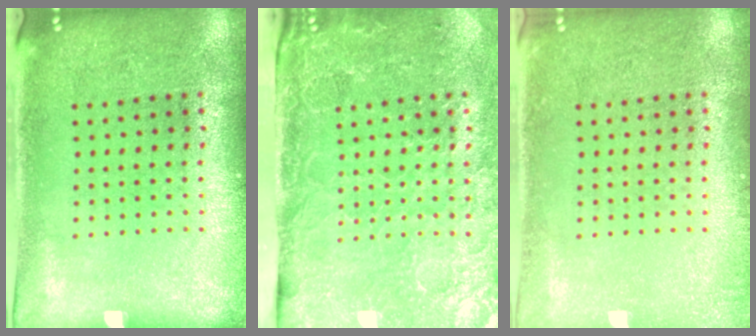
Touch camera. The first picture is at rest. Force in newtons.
{"total": 4.4, "press": 3.6, "slide": 2.5}
{"total": 1.1, "press": 1.0, "slide": 0.2}